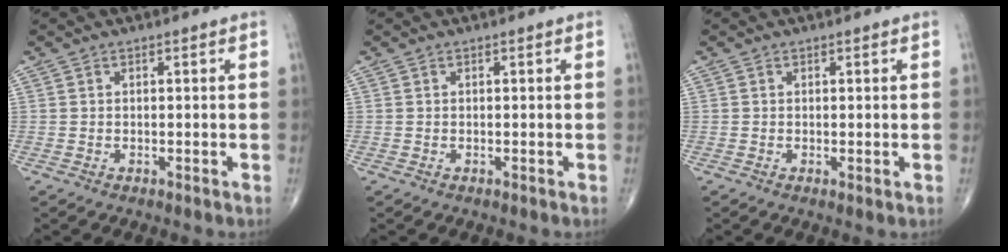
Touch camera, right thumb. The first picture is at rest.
{"total": 0.0}
{"total": 0.6, "force": [0.0, 0.2, 0.5], "torque": [-0.012, -0.003, 0.000]}